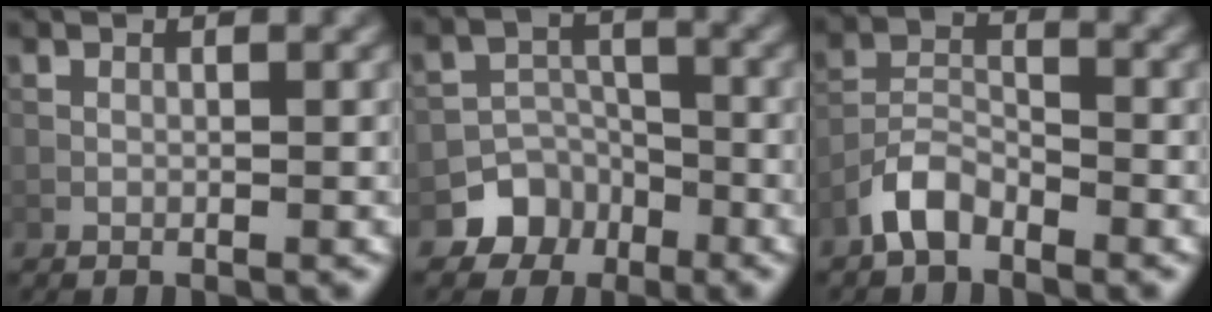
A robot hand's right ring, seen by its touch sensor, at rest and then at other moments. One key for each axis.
{"total": 4.5, "fx": -2.8, "fy": 3.5, "fz": 0.7, "tx": 0.003, "ty": 0.004, "tz": -0.046}
{"total": 3.5, "fx": -2.7, "fy": 1.6, "fz": 1.7, "tx": -0.033, "ty": 0.010, "tz": -0.061}